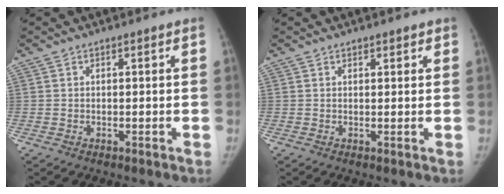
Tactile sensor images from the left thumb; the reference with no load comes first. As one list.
[{"total": 1.8, "force": [1.3, 0.9, 0.8], "torque": [0.001, -0.006, 0.015]}]